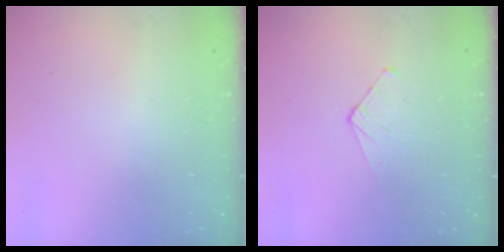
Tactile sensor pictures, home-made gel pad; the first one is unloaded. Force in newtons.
{"total": 2.8, "press": 2.7, "slide": 0.3}